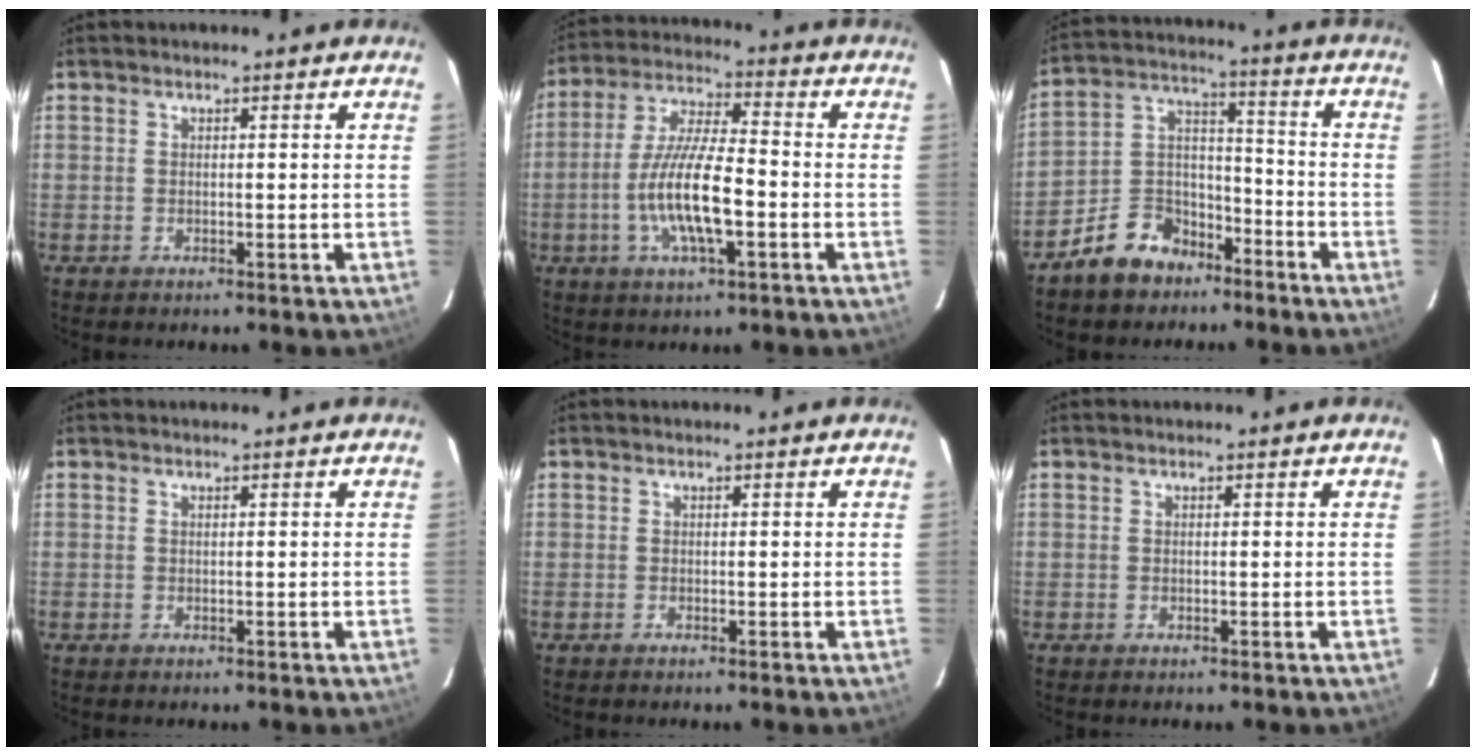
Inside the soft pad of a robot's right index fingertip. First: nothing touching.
{"total": 12.8, "force": [-3.7, 3.0, 11.9], "torque": [-0.242, -0.004, -0.070]}
{"total": 11.3, "force": [-7.8, 7.0, 4.2], "torque": [-0.091, 0.049, -0.125]}
{"total": 0.0}
{"total": 0.6, "force": [-0.2, 0.5, -0.1], "torque": [0.000, 0.003, -0.004]}
{"total": 0.0}